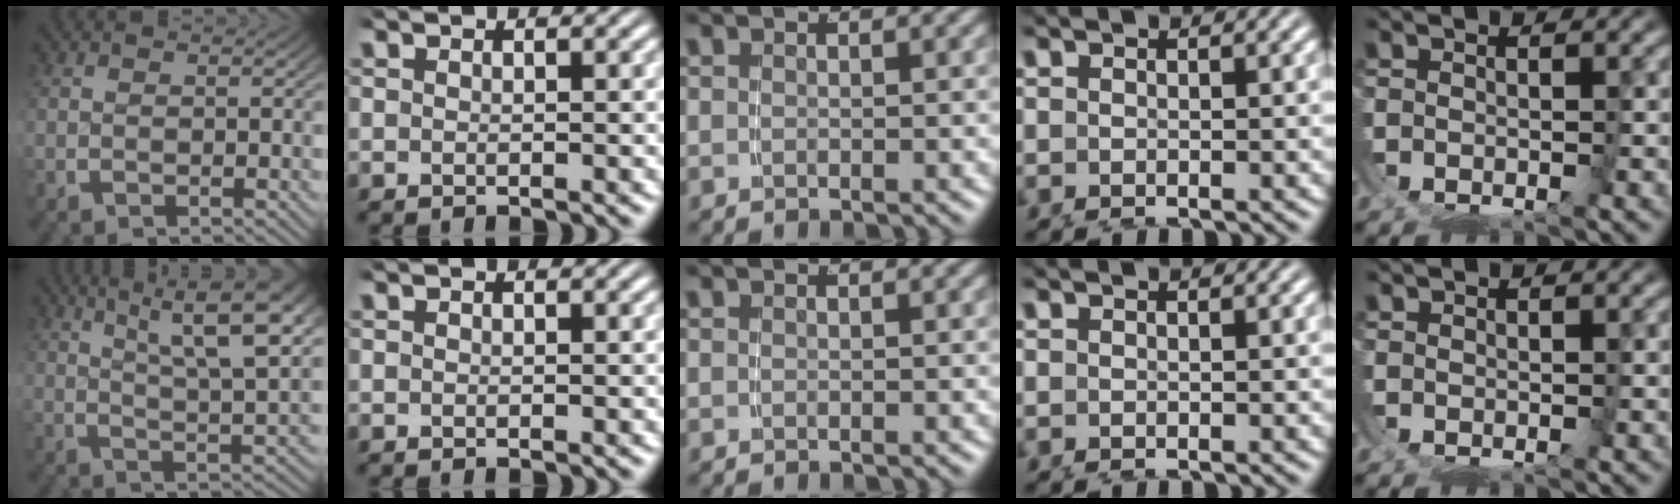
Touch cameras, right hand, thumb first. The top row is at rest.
{"thumb": {"total": 8.6, "force": [2.8, 4.0, 7.0], "torque": [-0.092, -0.003, 0.042]}, "little": {"total": 0.9, "force": [0.8, -0.4, -0.2], "torque": [0.008, 0.004, 0.013]}}